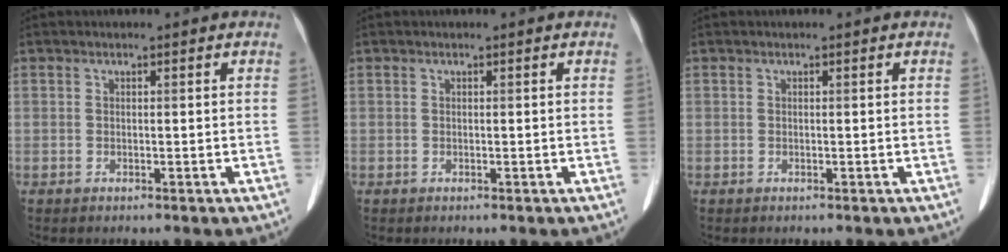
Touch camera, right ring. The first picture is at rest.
{"total": 0.0}
{"total": 0.0}